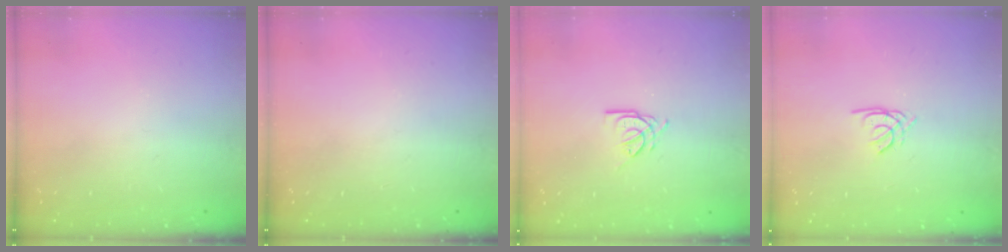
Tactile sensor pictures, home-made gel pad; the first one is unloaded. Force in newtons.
{"total": 0.0}
{"total": 4.2, "press": 4.1, "slide": 0.4}
{"total": 1.2, "press": 1.1, "slide": 0.3}